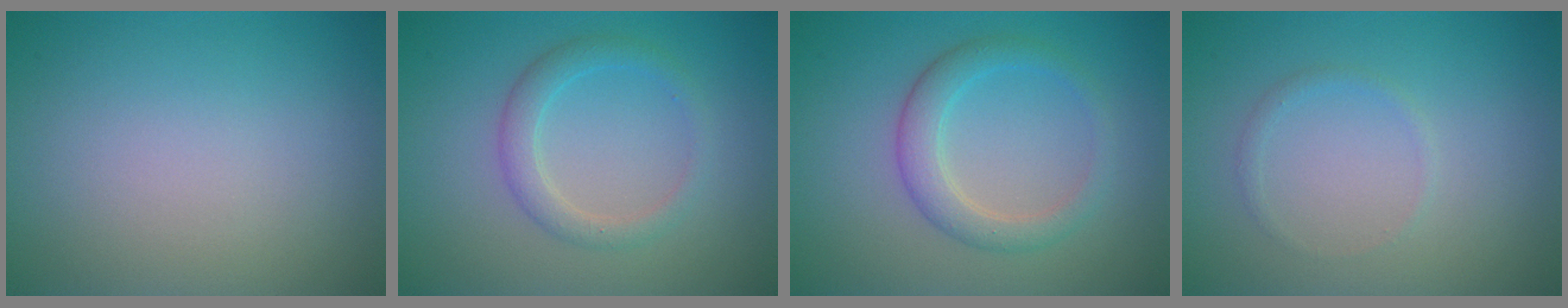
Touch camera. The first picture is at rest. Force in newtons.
{"total": 2.3, "press": 2.3, "slide": 0.1}
{"total": 2.2, "press": 2.2, "slide": 0.2}
{"total": 0.7, "press": 0.7, "slide": 0.0}